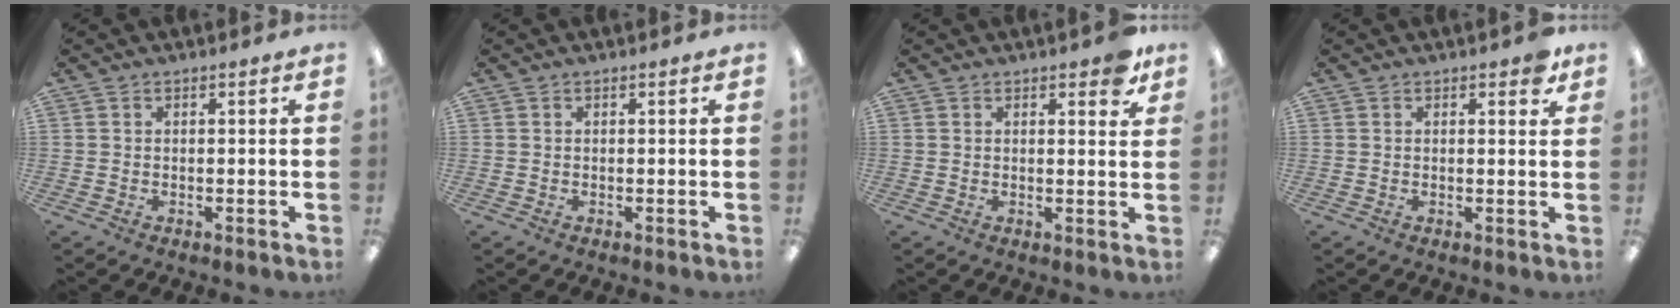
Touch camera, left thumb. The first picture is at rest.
{"total": 0.0}
{"total": 4.2, "force": [3.0, 1.6, 2.5], "torque": [-0.025, -0.012, 0.048]}
{"total": 2.4, "force": [1.7, 0.9, 1.4], "torque": [-0.017, -0.003, 0.027]}